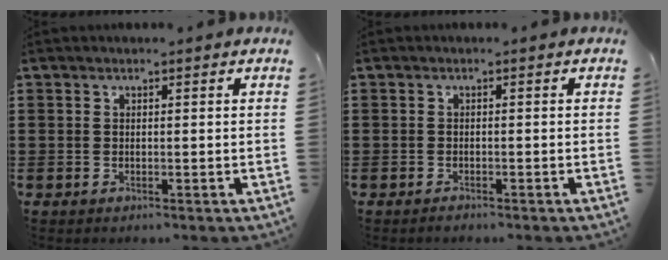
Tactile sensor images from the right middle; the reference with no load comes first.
{"total": 0.7, "force": [-0.7, 0.2, 0.2], "torque": [-0.005, 0.000, -0.014]}